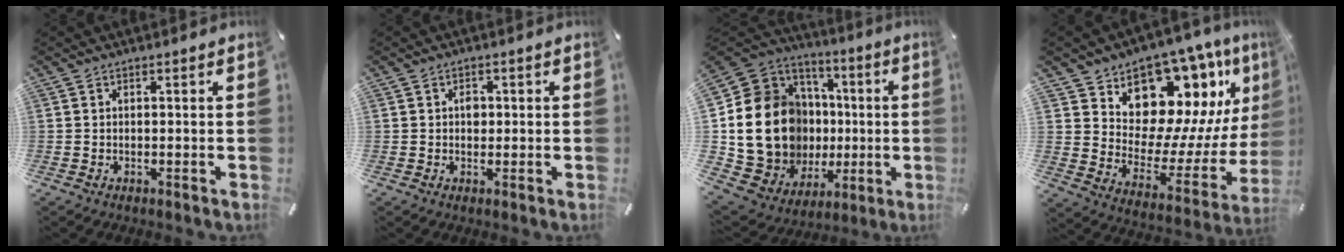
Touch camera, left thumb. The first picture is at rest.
{"total": 2.2, "force": [0.2, 1.7, 1.4], "torque": [-0.013, 0.001, -0.002]}
{"total": 19.8, "force": [-0.3, 16.4, 11.0], "torque": [-0.235, -0.026, 0.020]}
{"total": 16.4, "force": [10.9, 10.4, 6.7], "torque": [-0.083, -0.116, 0.192]}